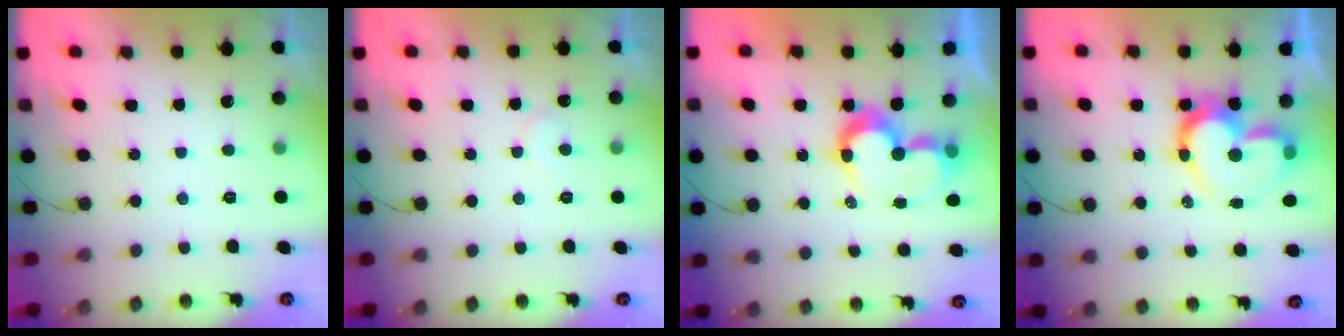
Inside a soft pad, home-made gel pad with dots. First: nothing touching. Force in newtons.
{"total": 6.4, "press": 6.3, "slide": 0.5}
{"total": 9.6, "press": 9.5, "slide": 0.9}
{"total": 14.9, "press": 14.8, "slide": 1.3}